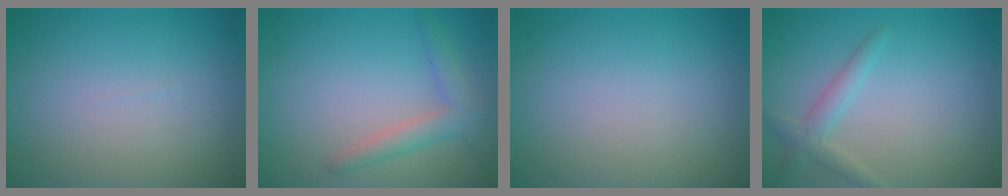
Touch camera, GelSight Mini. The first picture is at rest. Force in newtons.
{"total": 2.6, "press": 2.6, "slide": 0.0}
{"total": 0.0}
{"total": 2.0, "press": 2.0, "slide": 0.1}